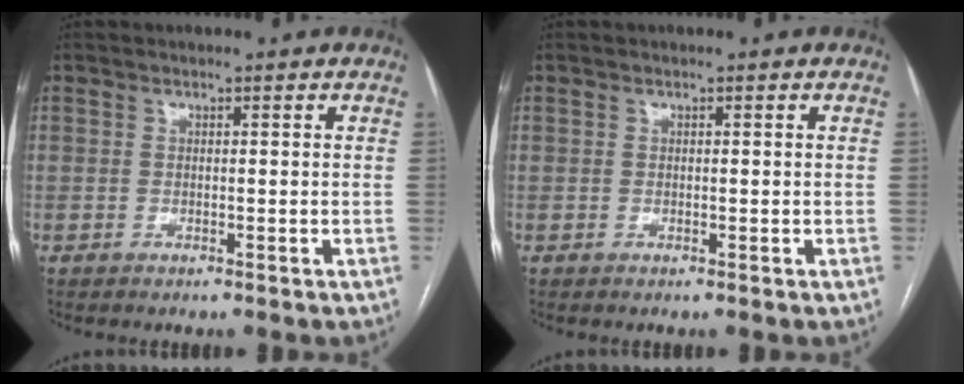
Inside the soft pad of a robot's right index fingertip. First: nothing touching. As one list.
[{"total": 0.0}]